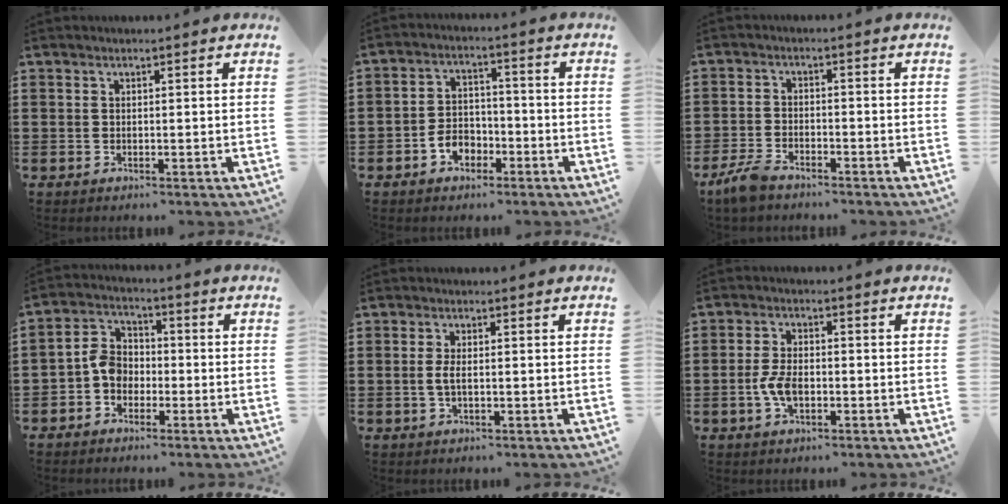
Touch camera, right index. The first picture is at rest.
{"total": 4.3, "force": [-2.4, 3.1, 1.9], "torque": [-0.047, 0.003, -0.048]}
{"total": 3.4, "force": [-2.9, 1.0, 1.6], "torque": [-0.049, -0.001, -0.060]}
{"total": 5.5, "force": [-1.7, 4.2, 3.1], "torque": [-0.085, 0.008, -0.038]}
{"total": 2.2, "force": [-0.2, 0.8, 2.1], "torque": [-0.047, -0.002, -0.007]}
{"total": 4.6, "force": [-1.1, 2.3, 3.8], "torque": [-0.088, -0.005, -0.023]}